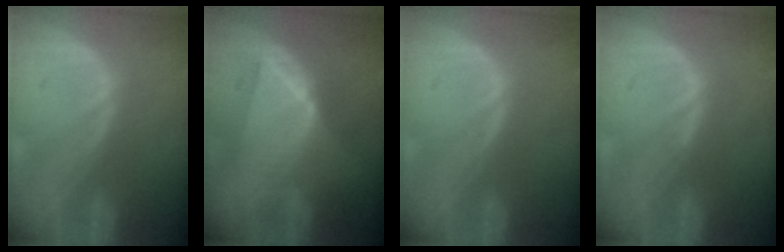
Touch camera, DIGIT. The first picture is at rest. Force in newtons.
{"total": 8.8, "press": 8.8, "slide": 0.5}
{"total": 0.0}
{"total": 0.5, "press": 0.5, "slide": 0.1}